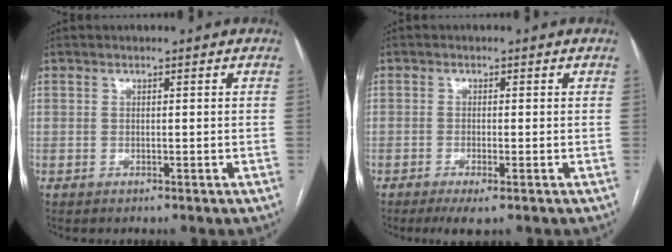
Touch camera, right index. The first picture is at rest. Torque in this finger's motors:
{"motor_torque": [0.44, -0.16, 0.15, 0.01]}